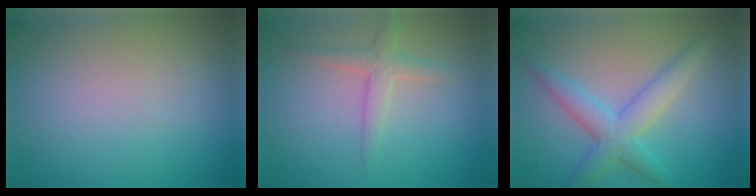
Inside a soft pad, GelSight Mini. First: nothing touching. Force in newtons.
{"total": 2.2, "press": 2.2, "slide": 0.1}
{"total": 4.0, "press": 4.0, "slide": 0.1}